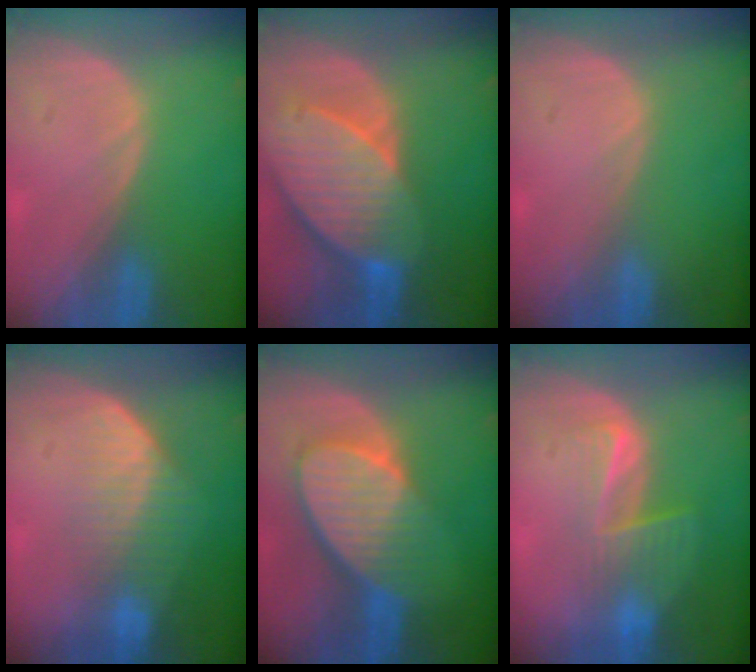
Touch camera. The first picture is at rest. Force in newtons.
{"total": 10.7, "press": 9.4, "slide": 5.0}
{"total": 0.0}
{"total": 7.2, "press": 6.1, "slide": 3.8}
{"total": 8.9, "press": 8.1, "slide": 3.7}
{"total": 6.9, "press": 5.9, "slide": 3.6}